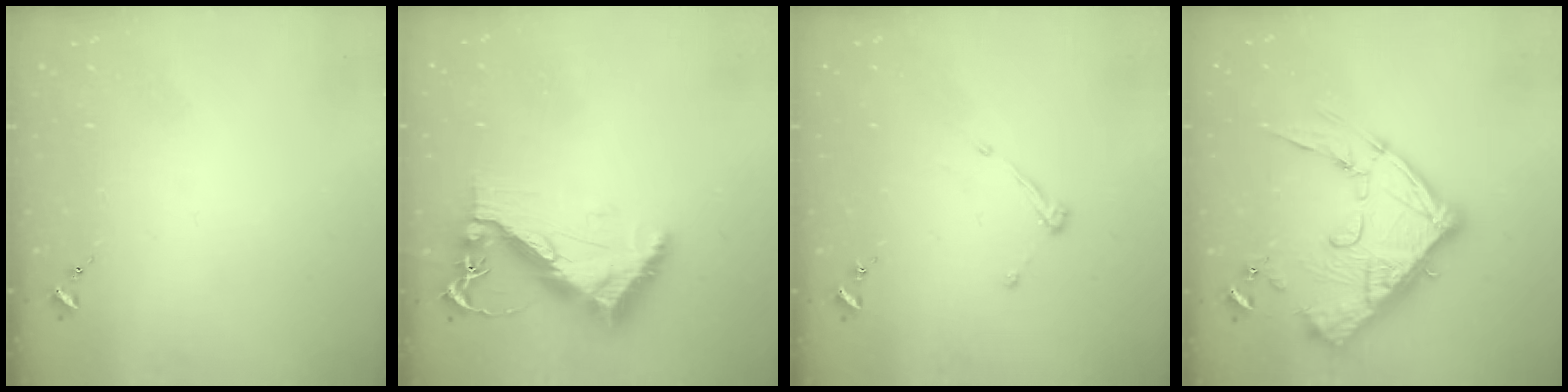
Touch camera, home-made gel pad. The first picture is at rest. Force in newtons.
{"total": 11.1, "press": 11.0, "slide": 1.3}
{"total": 4.0, "press": 4.0, "slide": 0.6}
{"total": 20.7, "press": 20.6, "slide": 2.2}